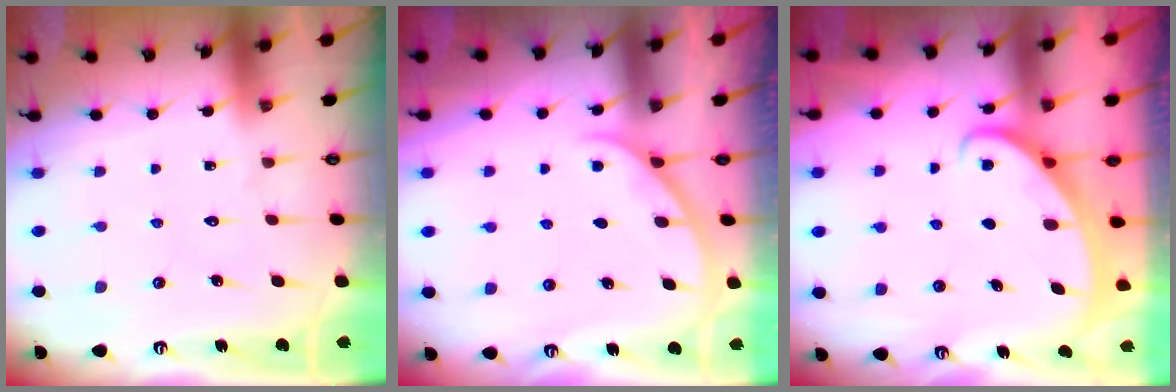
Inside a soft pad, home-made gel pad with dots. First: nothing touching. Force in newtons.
{"total": 1.8, "press": 1.7, "slide": 0.3}
{"total": 1.8, "press": 1.8, "slide": 0.1}